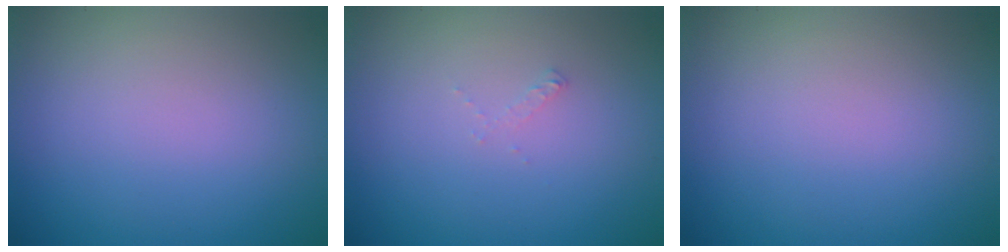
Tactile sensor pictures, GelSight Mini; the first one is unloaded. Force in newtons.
{"total": 0.5, "press": 0.5, "slide": 0.1}
{"total": 0.0}